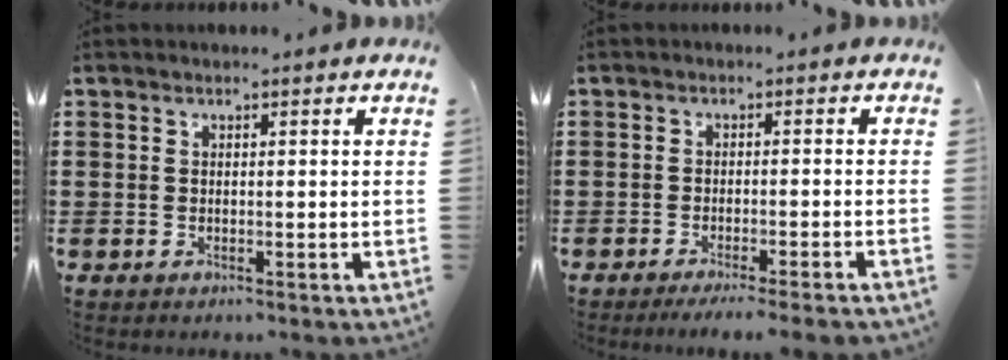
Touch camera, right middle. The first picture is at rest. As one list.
[{"total": 2.3, "force": [-1.9, -0.3, 1.1], "torque": [-0.018, 0.002, -0.038]}]